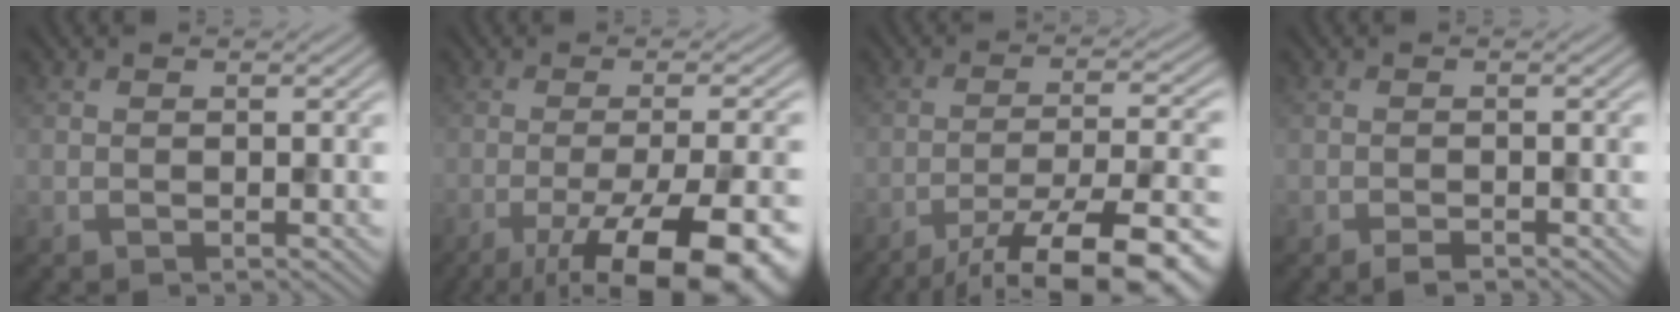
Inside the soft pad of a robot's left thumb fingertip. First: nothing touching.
{"total": 16.5, "force": [-9.0, 4.7, 13.0], "torque": [-0.163, -0.018, -0.123]}
{"total": 15.5, "force": [-11.0, 3.7, 10.2], "torque": [-0.147, -0.015, -0.154]}
{"total": 1.2, "force": [-1.0, 0.3, 0.7], "torque": [-0.010, 0.000, -0.018]}